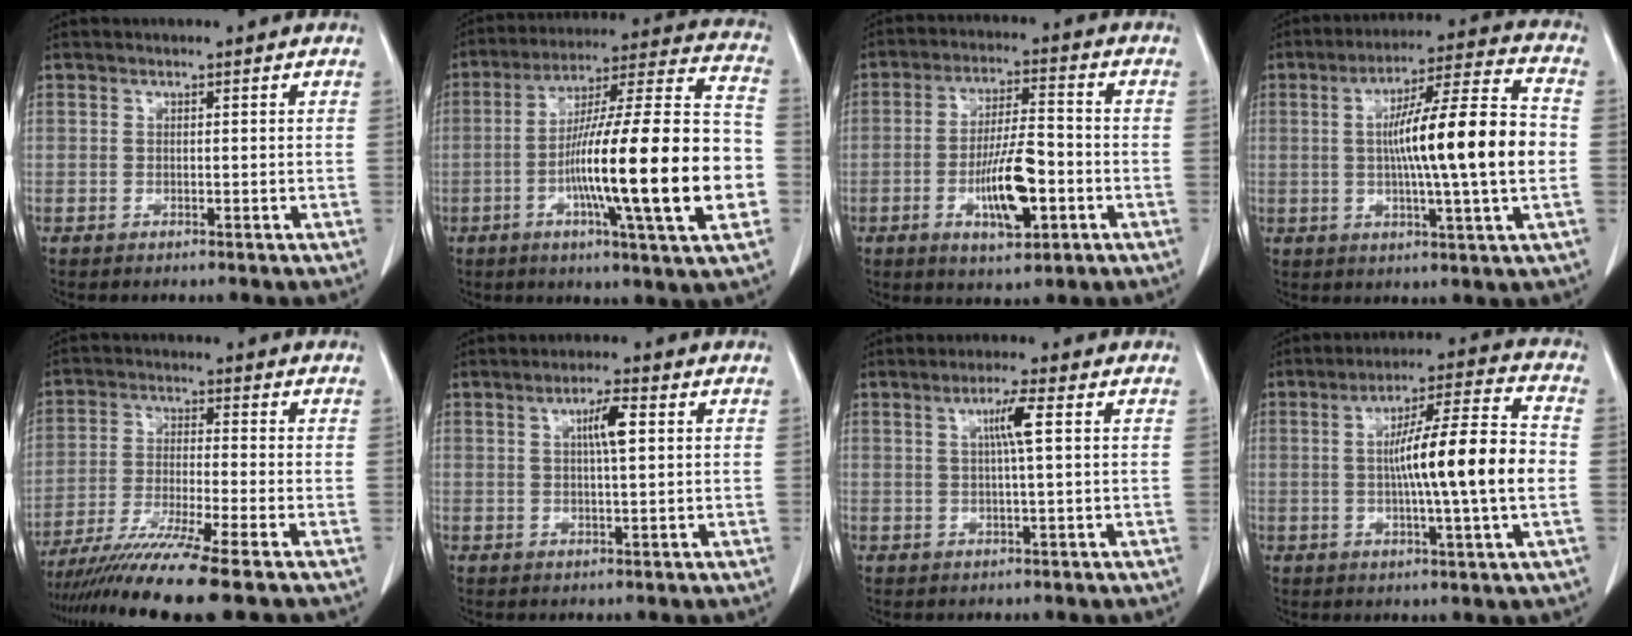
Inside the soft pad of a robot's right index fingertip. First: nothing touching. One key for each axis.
{"total": 24.6, "fx": -5.4, "fy": 1.0, "fz": 23.9, "tx": -0.347, "ty": -0.001, "tz": -0.093}
{"total": 10.2, "fx": -3.2, "fy": 2.6, "fz": 9.4, "tx": -0.171, "ty": -0.001, "tz": -0.051}
{"total": 17.0, "fx": -0.5, "fy": 0.2, "fz": 17.0, "tx": -0.273, "ty": 0.010, "tz": -0.013}
{"total": 11.9, "fx": -9.3, "fy": -2.0, "fz": 7.1, "tx": -0.118, "ty": -0.036, "tz": -0.154}
{"total": 4.2, "fx": 1.1, "fy": 0.4, "fz": 4.0, "tx": -0.071, "ty": 0.003, "tz": 0.018}
{"total": 4.0, "fx": 1.0, "fy": -0.4, "fz": 3.9, "tx": -0.072, "ty": 0.002, "tz": 0.017}
{"total": 15.0, "fx": -0.8, "fy": -0.1, "fz": 15.0, "tx": -0.240, "ty": 0.008, "tz": -0.018}